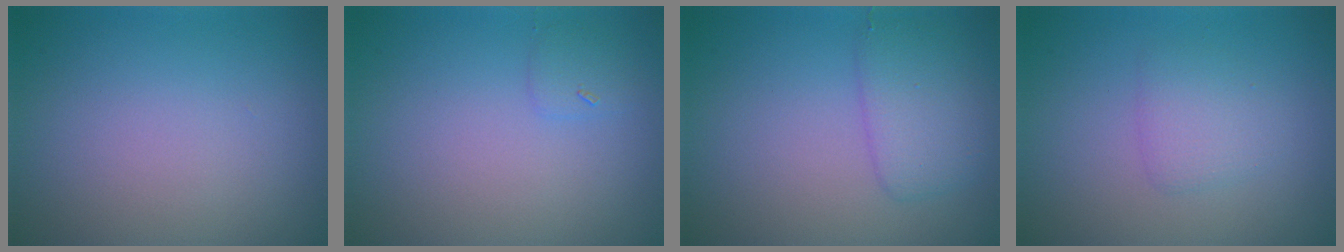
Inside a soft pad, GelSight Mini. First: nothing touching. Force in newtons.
{"total": 0.9, "press": 0.9, "slide": 0.1}
{"total": 2.8, "press": 2.8, "slide": 0.1}
{"total": 1.9, "press": 1.9, "slide": 0.0}